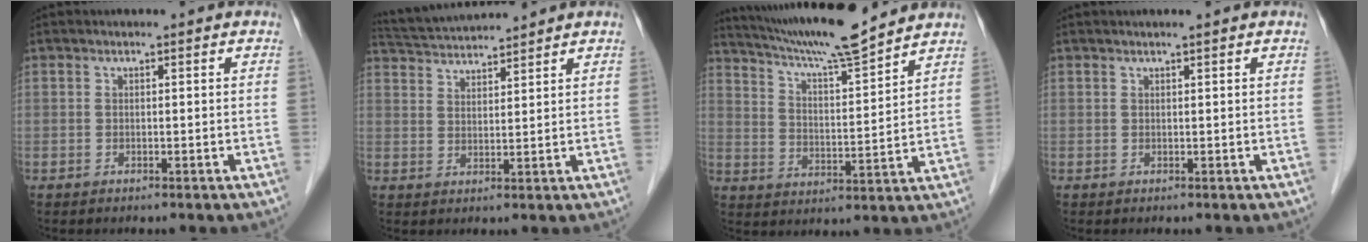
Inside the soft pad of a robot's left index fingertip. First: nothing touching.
{"total": 7.8, "force": [7.6, -0.5, 1.7], "torque": [-0.042, 0.025, 0.133]}
{"total": 14.1, "force": [12.9, -0.3, 5.9], "torque": [-0.110, 0.002, 0.207]}
{"total": 1.1, "force": [0.9, -0.2, 0.7], "torque": [-0.010, 0.005, 0.017]}